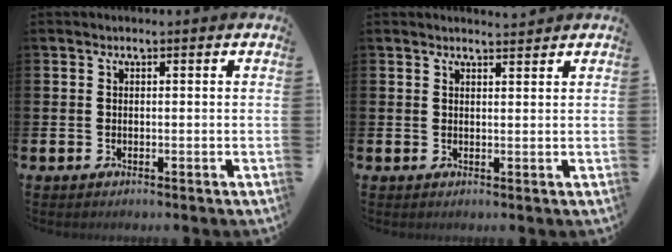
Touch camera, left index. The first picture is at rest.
{"total": 1.8, "force": [1.8, 0.1, -0.2], "torque": [0.011, -0.011, 0.031]}